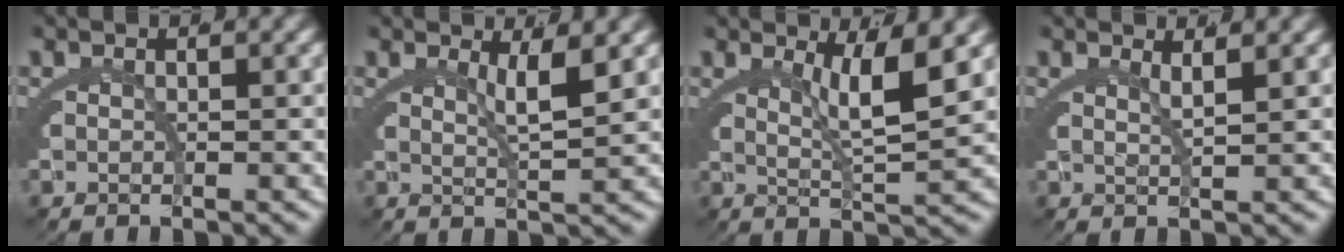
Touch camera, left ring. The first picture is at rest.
{"total": 2.7, "force": [1.7, -0.8, 1.9], "torque": [-0.032, -0.009, 0.036]}
{"total": 4.1, "force": [2.2, -0.3, 3.5], "torque": [-0.058, -0.010, 0.044]}
{"total": 2.1, "force": [1.6, -1.0, 1.0], "torque": [-0.018, -0.006, 0.035]}